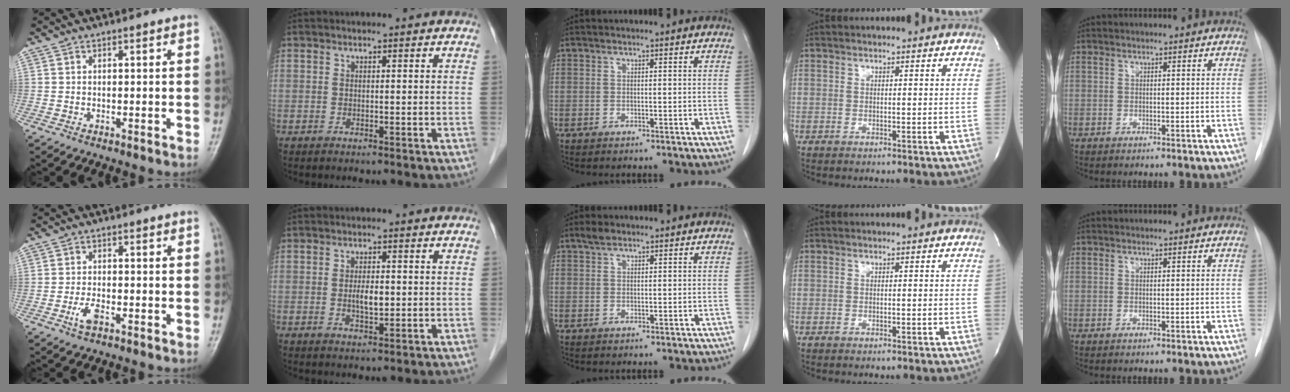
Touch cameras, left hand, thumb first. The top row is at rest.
{"thumb": {"total": 3.0, "force": [-1.7, 1.3, 2.1], "torque": [-0.049, 0.008, -0.033]}, "index": {"total": 3.0, "force": [-0.1, 1.1, 2.8], "torque": [-0.054, -0.001, 0.000]}, "middle": {"total": 1.7, "force": [1.4, 0.6, 0.9], "torque": [-0.023, 0.008, 0.027]}}